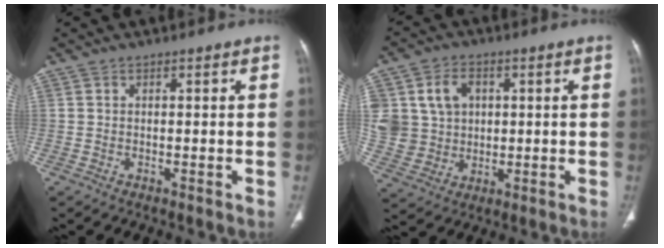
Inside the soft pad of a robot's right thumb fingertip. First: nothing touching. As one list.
[{"total": 13.3, "force": [2.7, 11.4, 6.3], "torque": [-0.106, 0.009, 0.068]}]